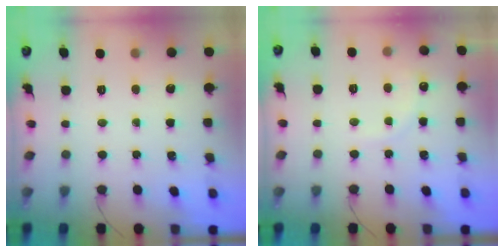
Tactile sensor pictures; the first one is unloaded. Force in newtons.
{"total": 6.7, "press": 6.5, "slide": 1.8}